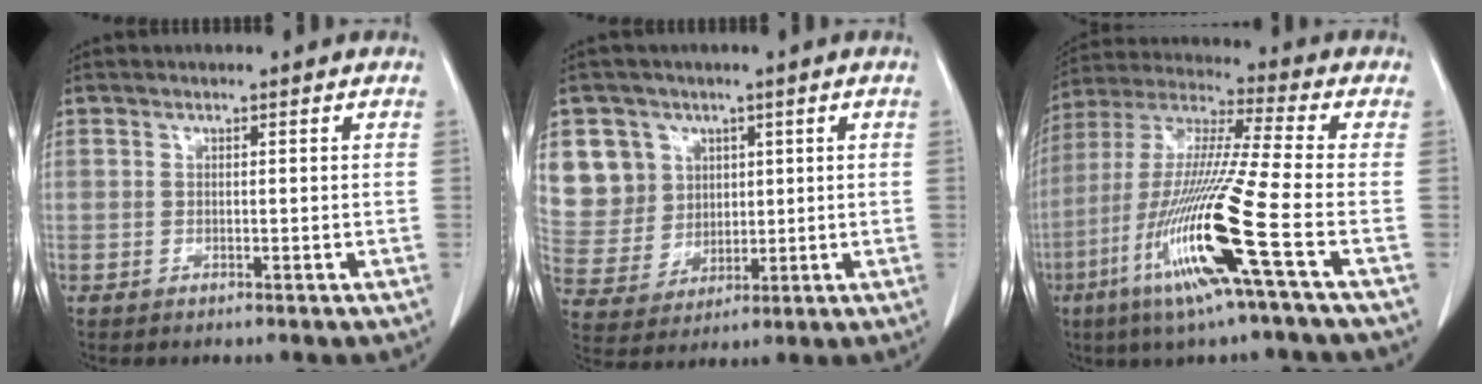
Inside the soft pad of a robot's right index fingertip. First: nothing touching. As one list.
[{"total": 10.1, "force": [4.2, 9.1, 1.7], "torque": [-0.052, 0.025, 0.094]}, {"total": 17.8, "force": [-6.9, -1.3, 16.3], "torque": [-0.345, -0.030, -0.139]}]